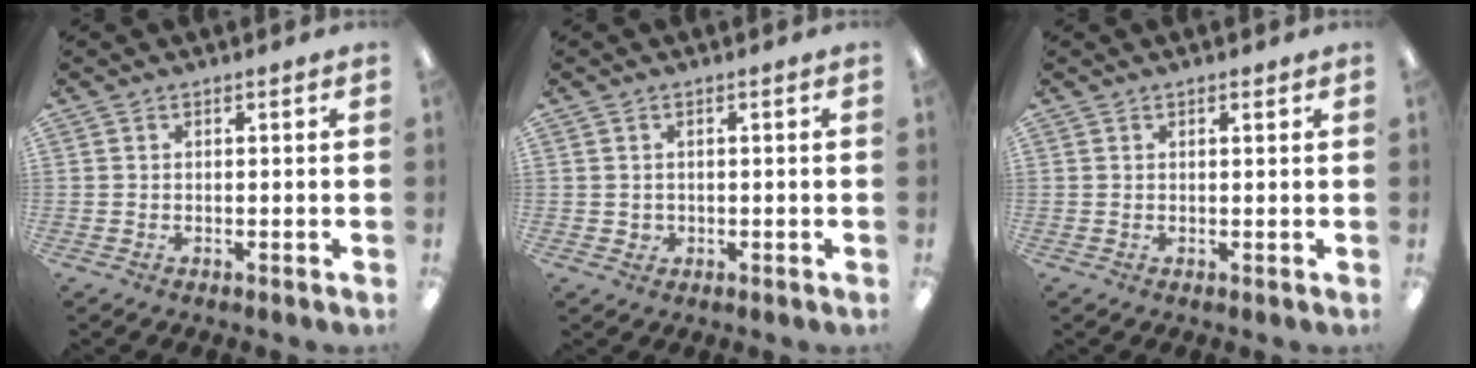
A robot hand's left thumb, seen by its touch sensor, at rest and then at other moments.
{"total": 1.6, "force": [0.6, 1.4, 0.5], "torque": [-0.012, 0.003, 0.010]}
{"total": 0.8, "force": [0.7, 0.2, 0.4], "torque": [-0.010, -0.001, 0.013]}